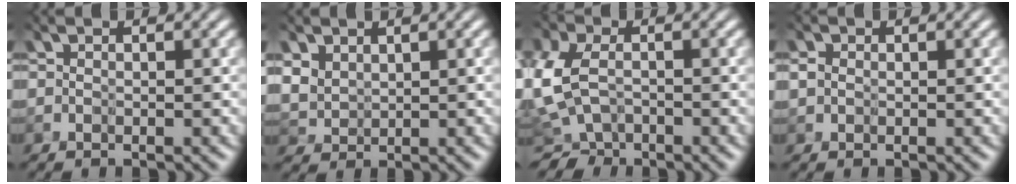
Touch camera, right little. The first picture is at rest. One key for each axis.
{"total": 5.0, "fx": 1.9, "fy": 3.5, "fz": 3.1, "tx": -0.102, "ty": 0.006, "tz": 0.050}
{"total": 4.6, "fx": -3.1, "fy": 2.7, "fz": 2.0, "tx": -0.063, "ty": -0.009, "tz": -0.063}
{"total": 0.7, "fx": -0.1, "fy": 0.6, "fz": 0.2, "tx": -0.003, "ty": 0.004, "tz": 0.003}